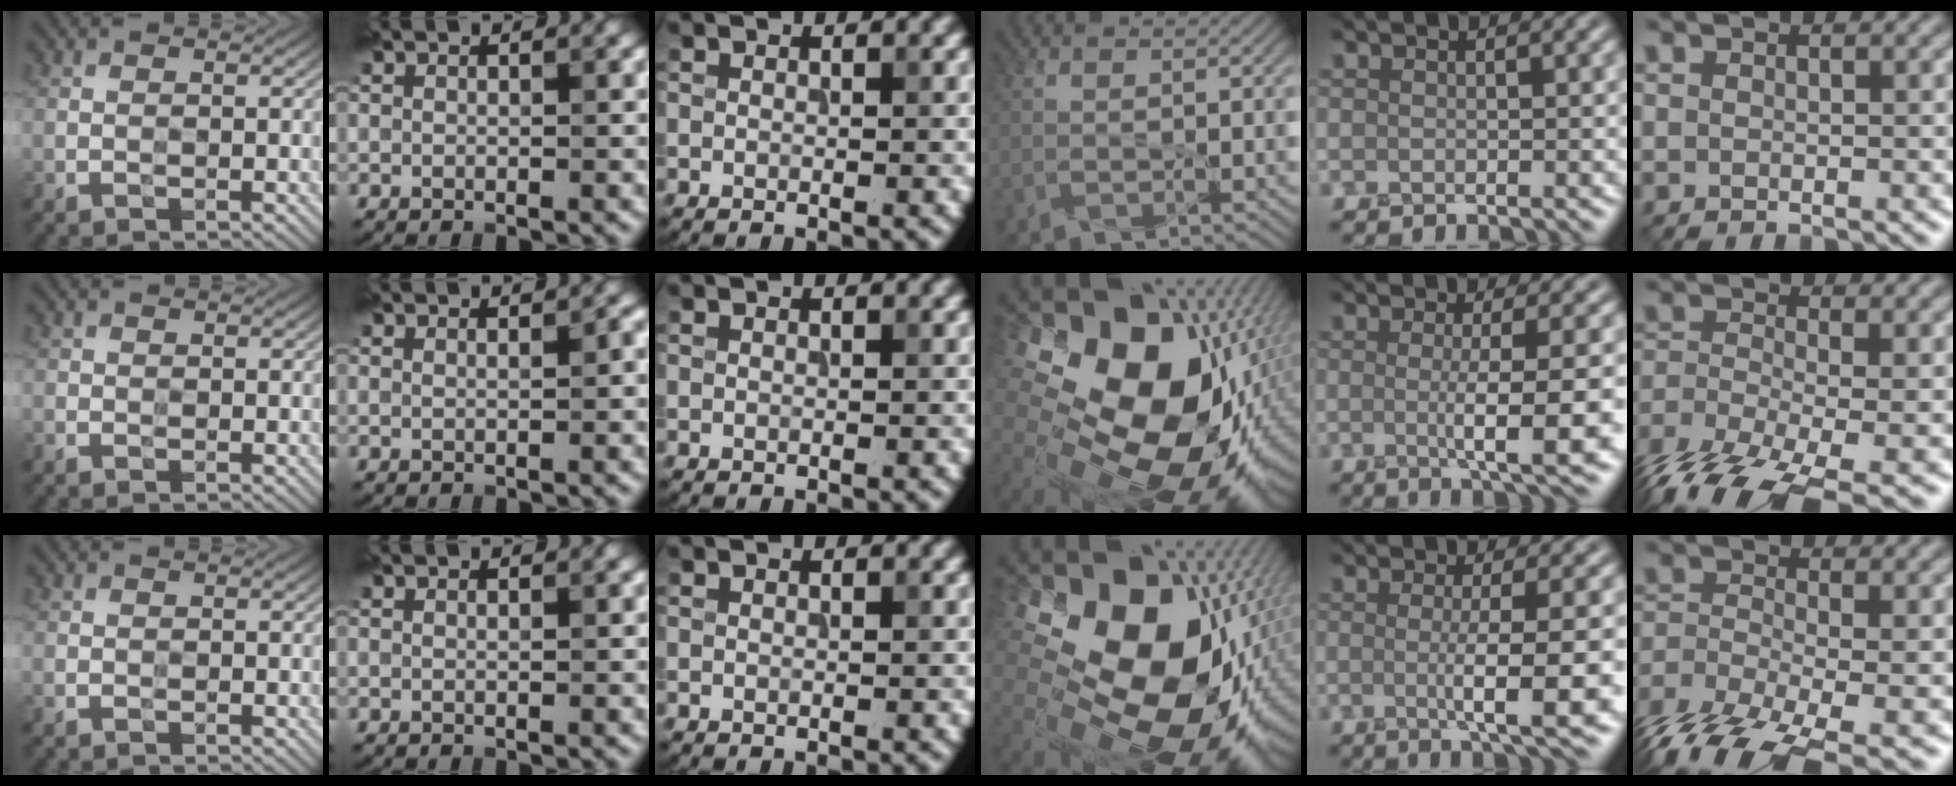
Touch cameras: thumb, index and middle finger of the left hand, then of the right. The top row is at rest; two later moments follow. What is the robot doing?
{"motion": "peel", "object": "tape"}